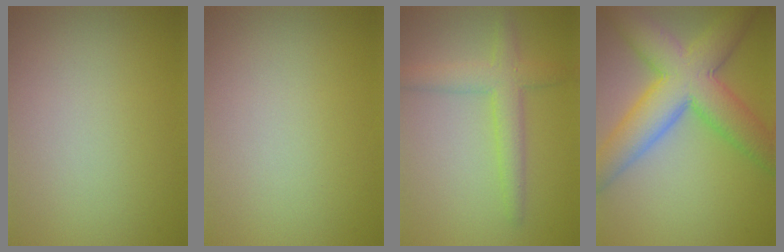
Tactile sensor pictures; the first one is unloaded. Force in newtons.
{"total": 0.0}
{"total": 3.6, "press": 3.6, "slide": 0.0}
{"total": 9.5, "press": 9.5, "slide": 0.4}